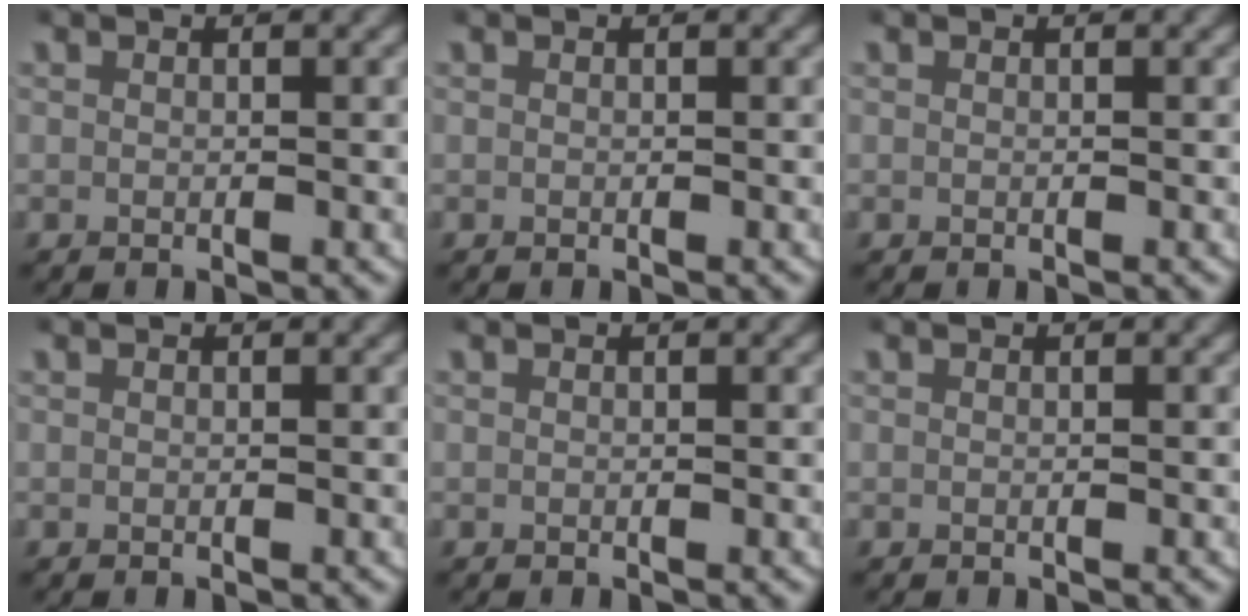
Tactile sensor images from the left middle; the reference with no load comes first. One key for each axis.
{"total": 0.0}
{"total": 0.0}
{"total": 0.0}
{"total": 0.0}
{"total": 0.0}